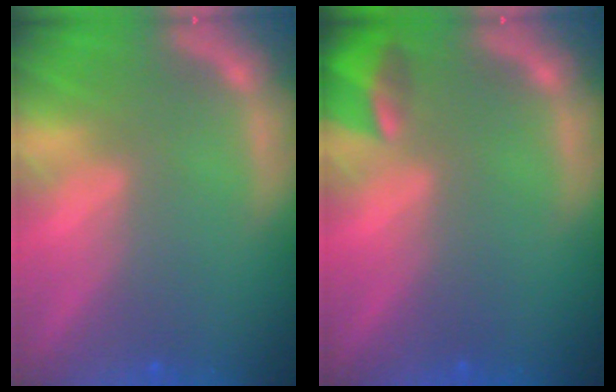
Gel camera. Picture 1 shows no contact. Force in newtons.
{"total": 2.9}